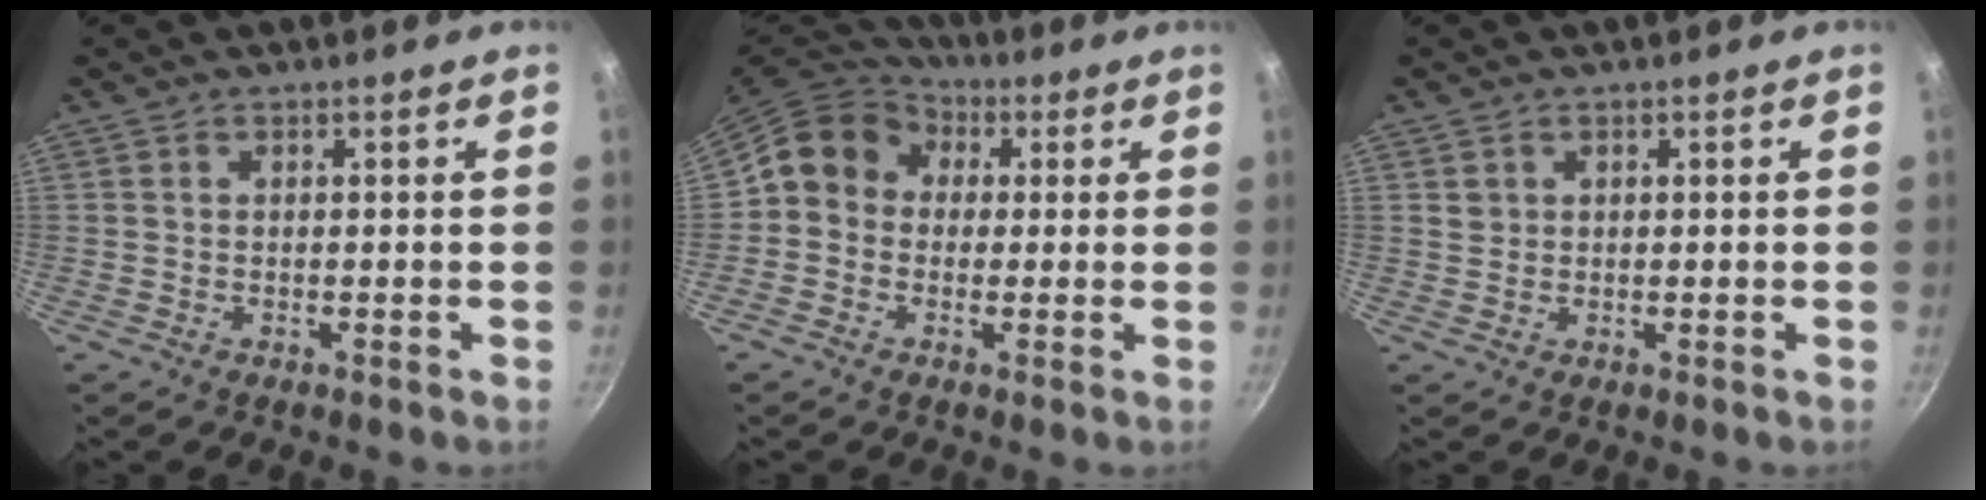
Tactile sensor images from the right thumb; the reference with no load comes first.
{"total": 10.5, "force": [1.5, 9.2, 4.9], "torque": [-0.055, 0.024, -0.001]}
{"total": 1.6, "force": [0.6, 1.4, 0.4], "torque": [0.002, 0.005, 0.012]}